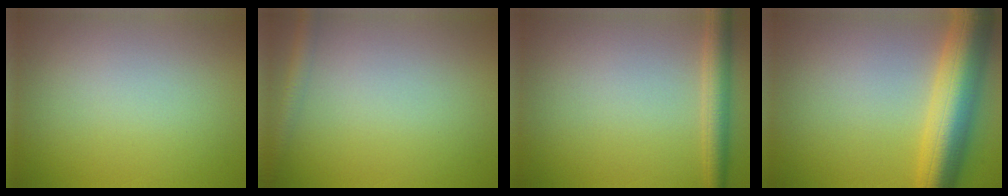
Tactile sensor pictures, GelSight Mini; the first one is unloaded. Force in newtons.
{"total": 1.9, "press": 1.9, "slide": 0.1}
{"total": 3.1, "press": 3.1, "slide": 0.1}
{"total": 9.2, "press": 9.2, "slide": 0.4}